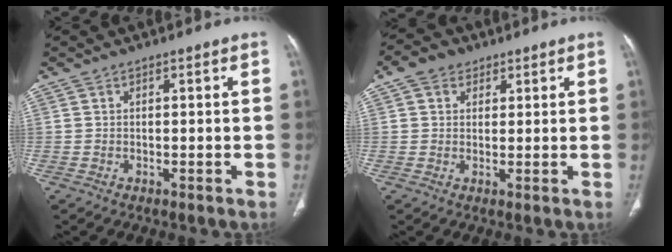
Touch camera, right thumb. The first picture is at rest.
{"total": 4.8, "force": [2.2, 3.8, 1.8], "torque": [-0.014, -0.004, 0.038]}